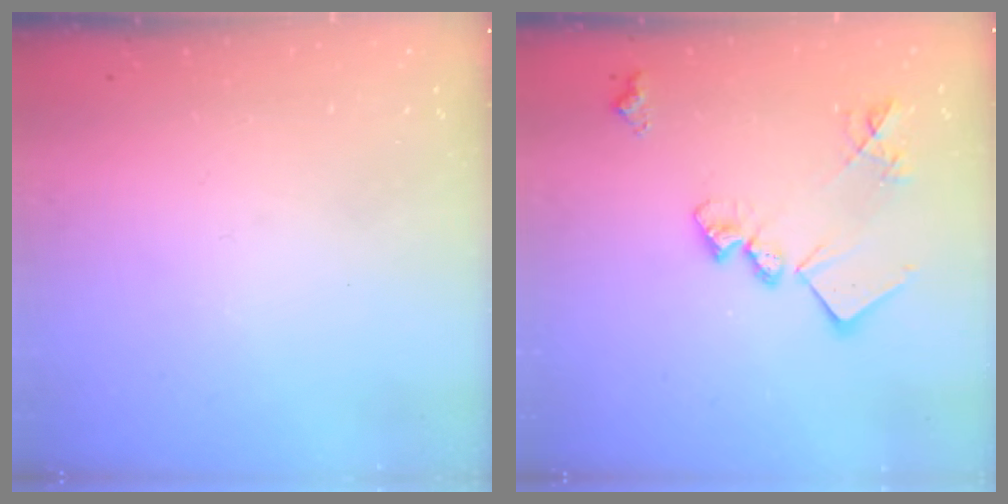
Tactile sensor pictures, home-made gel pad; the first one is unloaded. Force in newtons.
{"total": 16.9, "press": 16.9, "slide": 0.7}